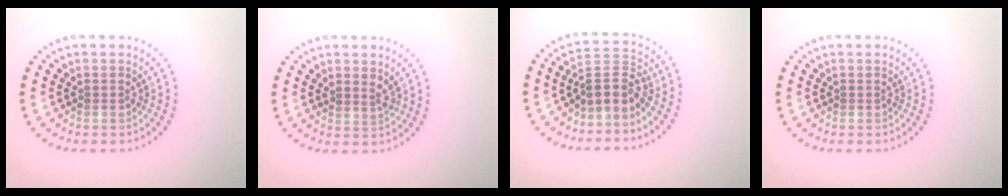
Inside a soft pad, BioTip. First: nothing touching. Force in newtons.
{"total": 1.4, "press": 1.1, "slide": 0.8}
{"total": 3.3, "press": 2.7, "slide": 1.9}
{"total": 0.0}